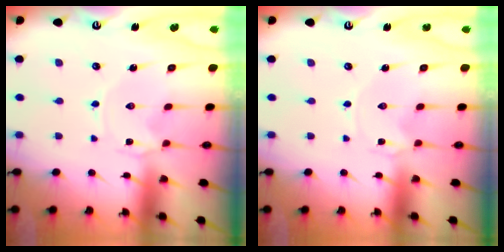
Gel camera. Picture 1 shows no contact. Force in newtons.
{"total": 0.0}